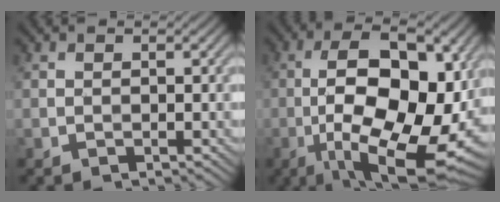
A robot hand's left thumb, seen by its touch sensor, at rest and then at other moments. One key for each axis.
{"total": 18.3, "fx": -2.6, "fy": 8.4, "fz": 16.0, "tx": -0.259, "ty": 0.007, "tz": -0.040}